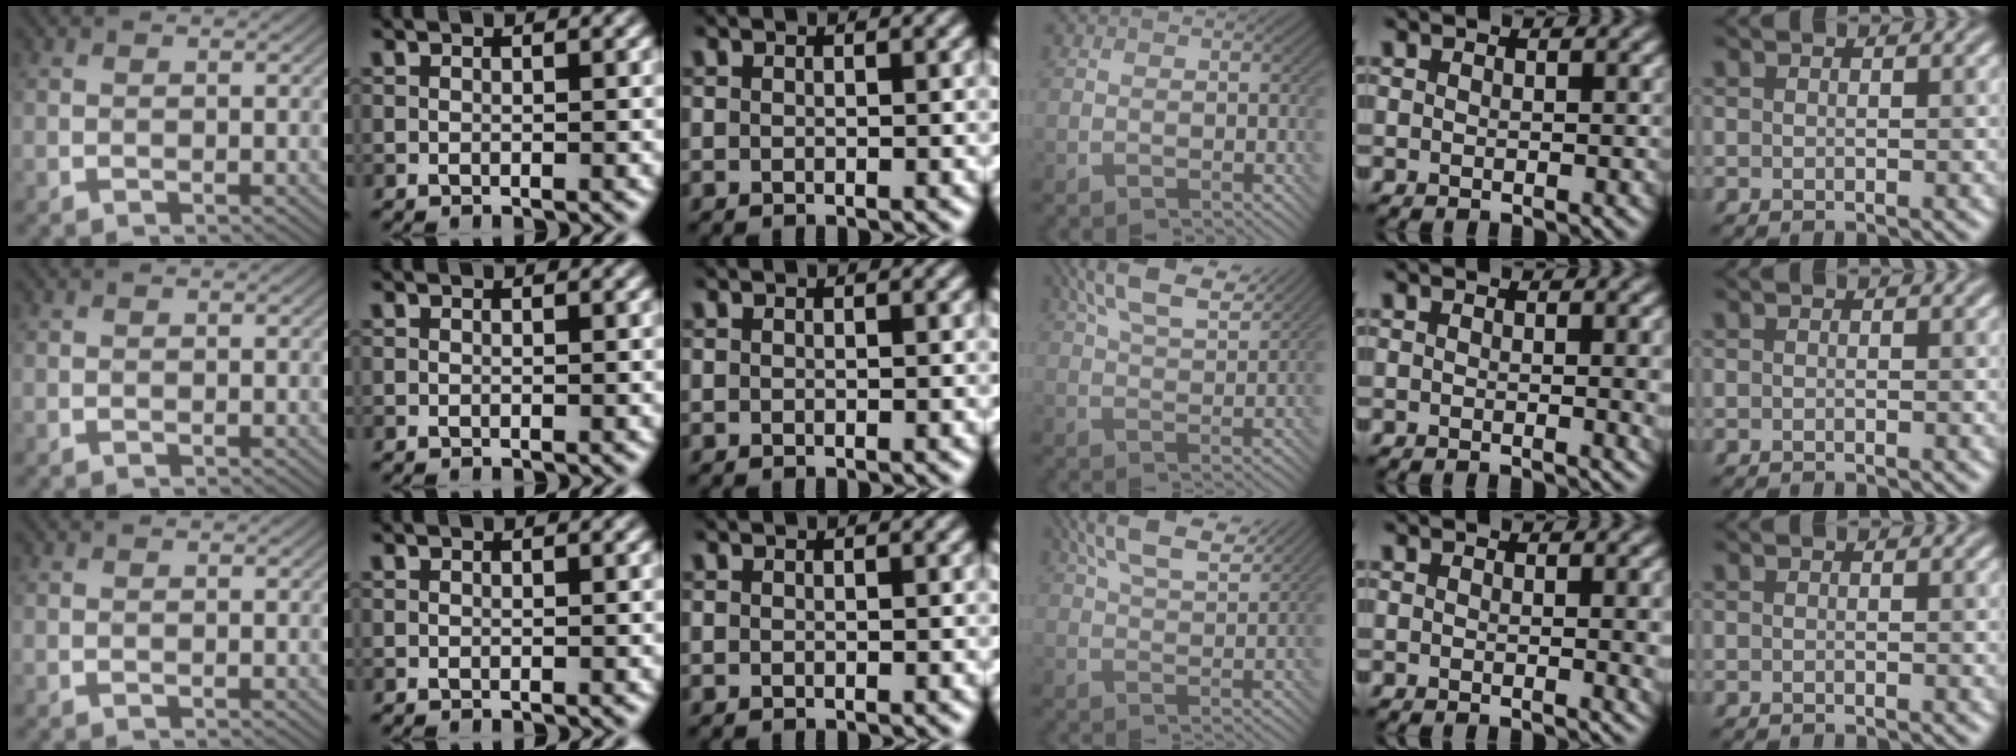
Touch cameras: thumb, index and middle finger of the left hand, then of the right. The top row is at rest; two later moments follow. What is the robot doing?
{"motion": "insert", "object": "bottle cap"}